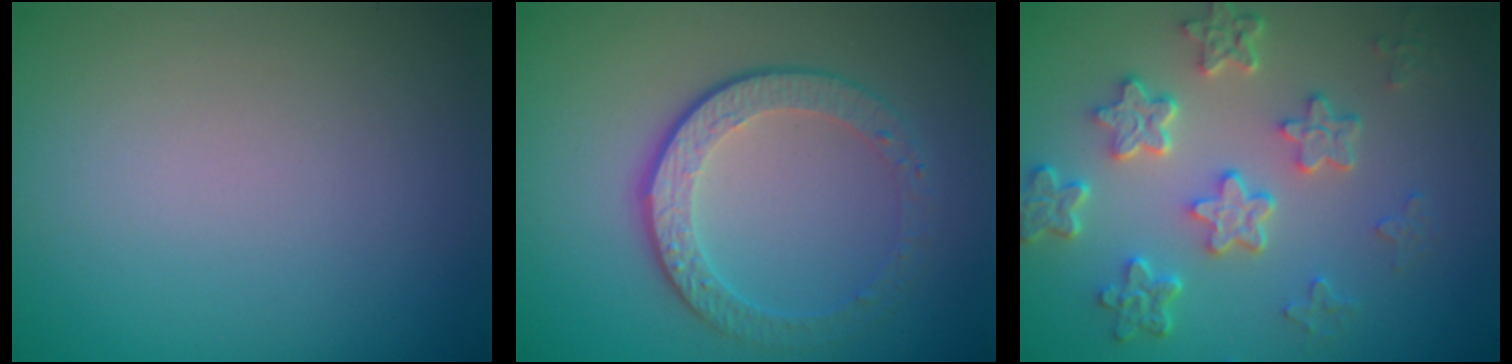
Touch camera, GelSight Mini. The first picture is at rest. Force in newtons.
{"total": 4.5, "press": 3.1, "slide": 3.2}
{"total": 5.3, "press": 4.1, "slide": 3.4}